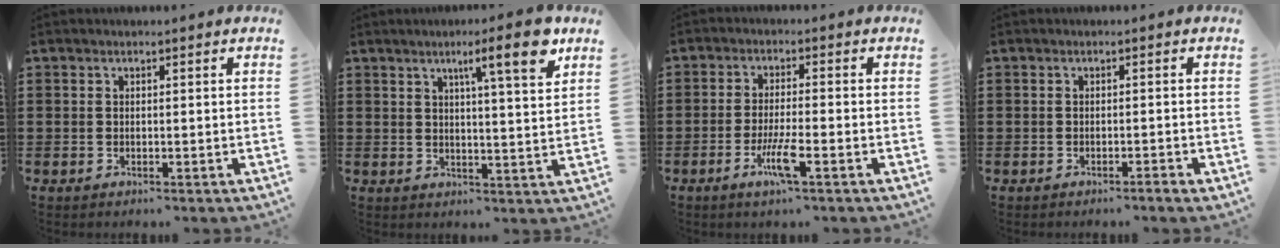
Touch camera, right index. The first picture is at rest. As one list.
[{"total": 8.1, "force": [4.8, 0.4, 6.5], "torque": [-0.099, -0.015, 0.070]}, {"total": 5.0, "force": [-2.5, 0.4, 4.4], "torque": [-0.092, -0.014, -0.048]}, {"total": 1.0, "force": [-0.8, -0.1, 0.6], "torque": [-0.011, -0.002, -0.015]}]